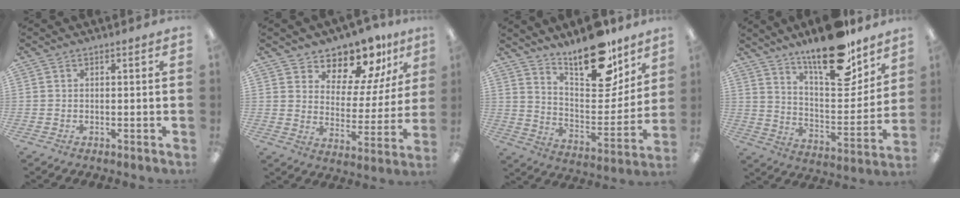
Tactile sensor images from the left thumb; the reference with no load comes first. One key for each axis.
{"total": 12.3, "fx": 10.5, "fy": 5.4, "fz": 3.4, "tx": -0.062, "ty": -0.090, "tz": 0.193}
{"total": 19.0, "fx": 15.0, "fy": 7.3, "fz": 9.1, "tx": -0.130, "ty": -0.109, "tz": 0.258}
{"total": 20.6, "fx": 15.9, "fy": 6.6, "fz": 11.3, "tx": -0.163, "ty": -0.110, "tz": 0.265}